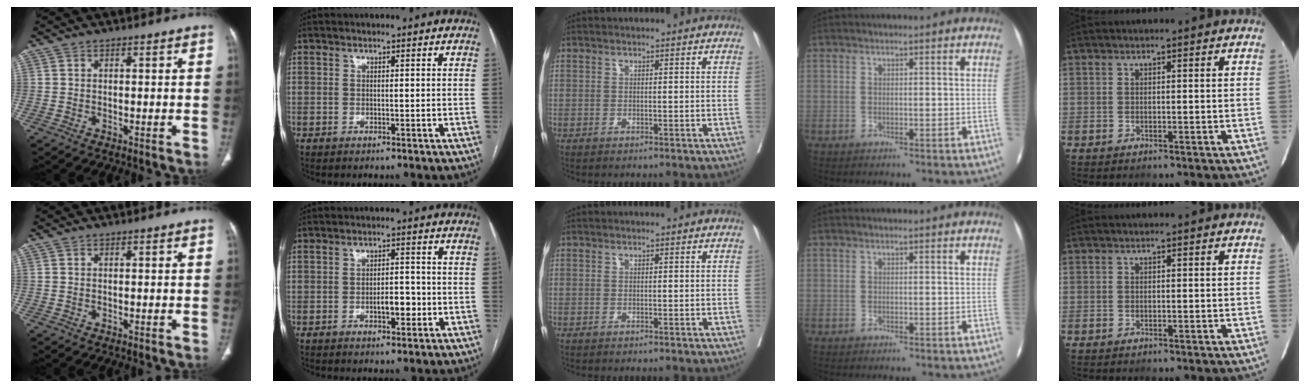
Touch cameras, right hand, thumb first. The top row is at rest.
{"index": {"total": 3.9, "force": [-1.3, 1.5, 3.3], "torque": [-0.049, 0.004, -0.017]}}